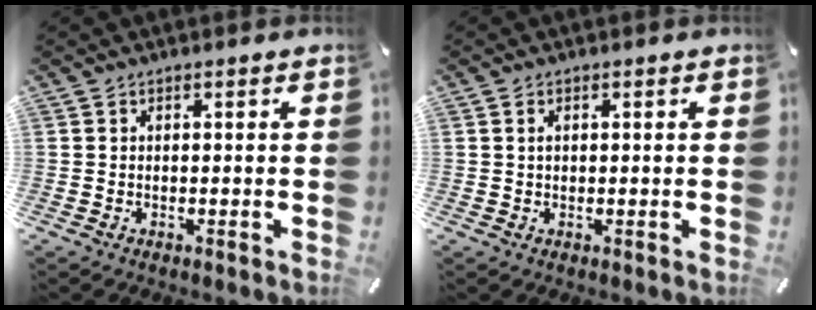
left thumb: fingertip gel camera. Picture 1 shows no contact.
{"total": 1.1, "force": [0.3, 0.7, 0.7], "torque": [-0.016, 0.006, 0.005]}